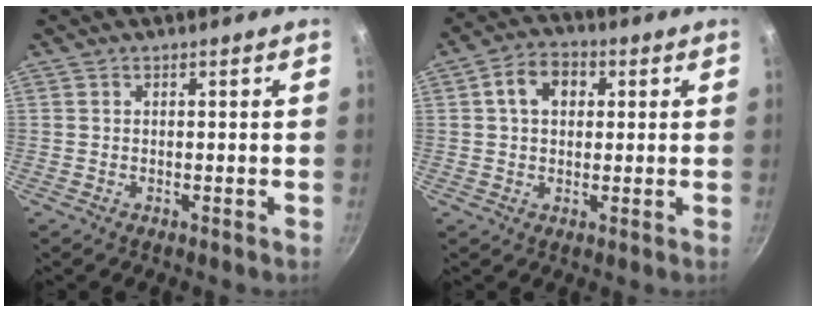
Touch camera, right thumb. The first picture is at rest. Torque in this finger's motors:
{"motor_torque": [-0.01, 1.81, 0.92, -0.08, 0.07]}